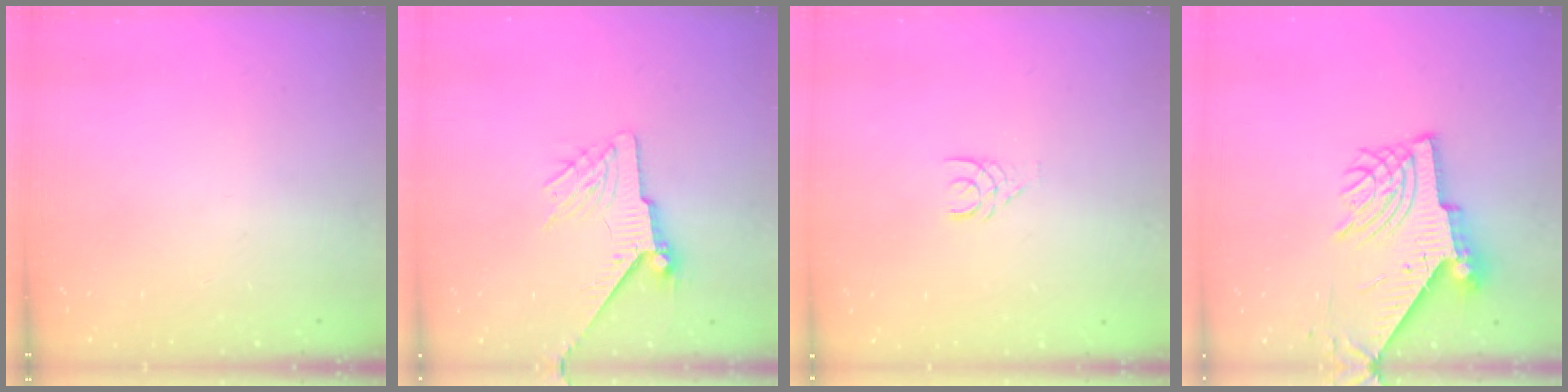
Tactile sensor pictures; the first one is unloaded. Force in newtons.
{"total": 7.3, "press": 7.2, "slide": 1.0}
{"total": 2.4, "press": 2.4, "slide": 0.2}
{"total": 9.7, "press": 9.7, "slide": 1.0}